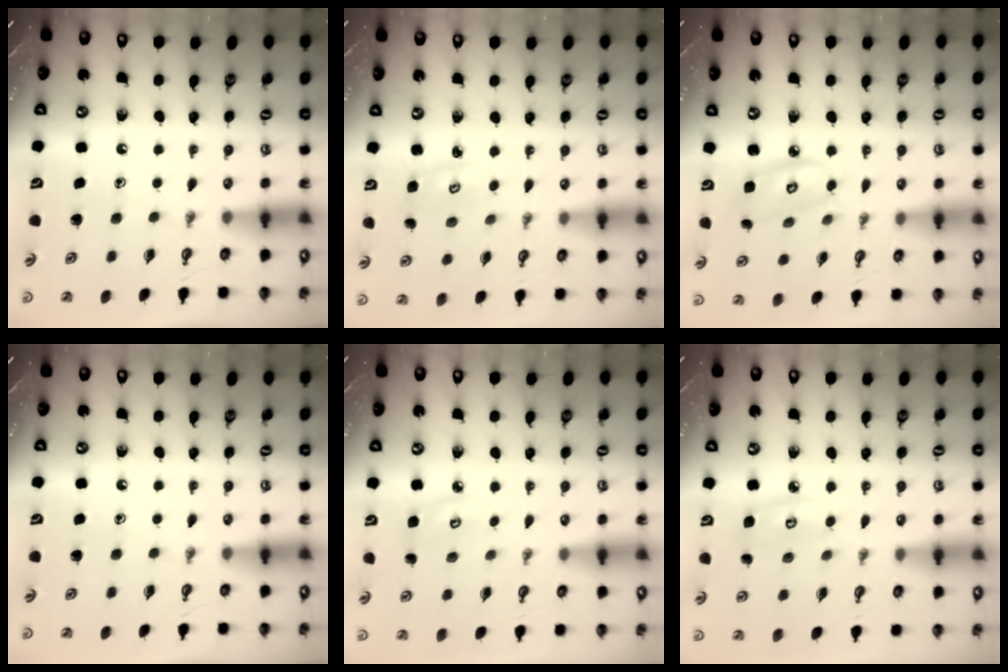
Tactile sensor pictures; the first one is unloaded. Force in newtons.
{"total": 2.6, "press": 2.6, "slide": 0.2}
{"total": 5.5, "press": 5.5, "slide": 0.3}
{"total": 0.0}
{"total": 4.9, "press": 4.8, "slide": 0.6}
{"total": 6.3, "press": 6.3, "slide": 0.5}